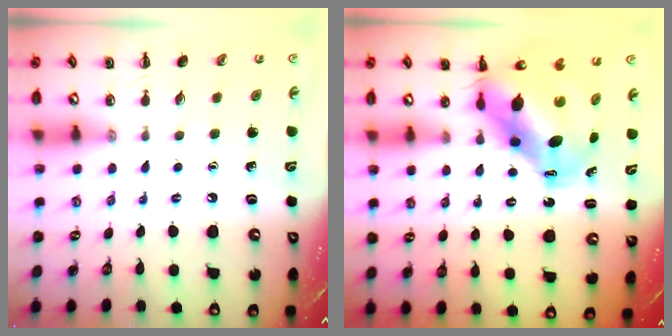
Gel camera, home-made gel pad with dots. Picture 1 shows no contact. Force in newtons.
{"total": 11.3, "press": 11.0, "slide": 2.6}